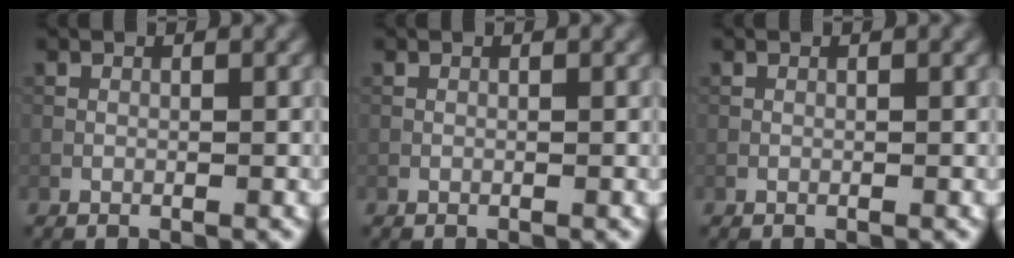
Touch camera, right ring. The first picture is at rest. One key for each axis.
{"total": 0.0}
{"total": 0.0}